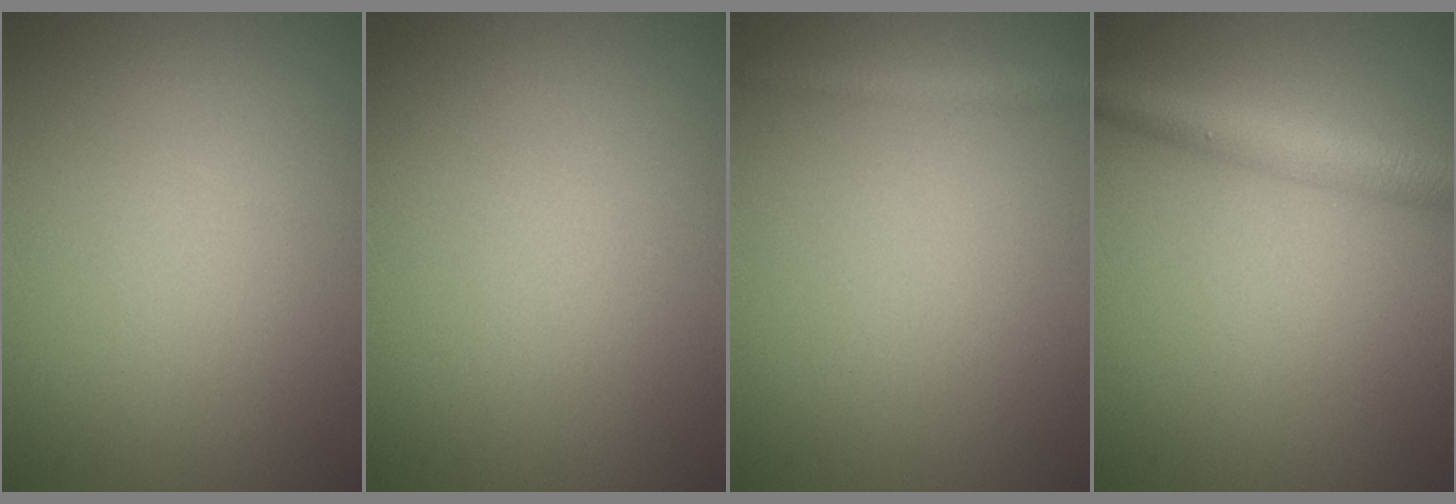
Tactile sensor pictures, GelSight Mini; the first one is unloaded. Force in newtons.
{"total": 0.0}
{"total": 1.3, "press": 1.3, "slide": 0.1}
{"total": 3.6, "press": 3.6, "slide": 0.1}